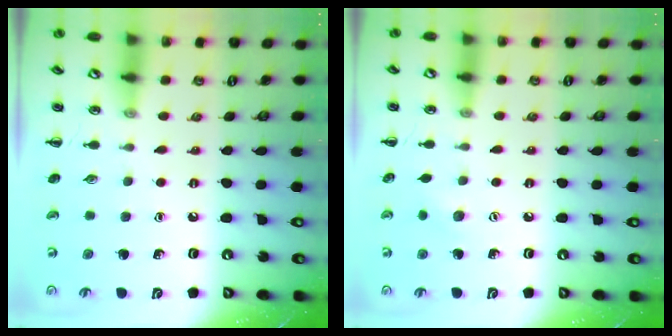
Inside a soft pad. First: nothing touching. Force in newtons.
{"total": 4.7, "press": 4.6, "slide": 1.0}